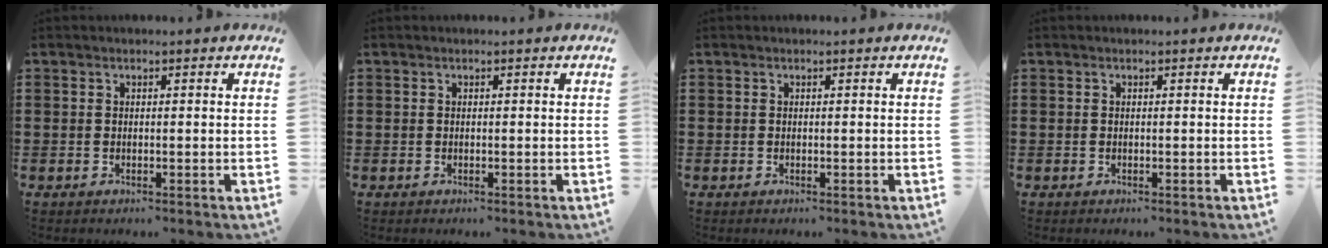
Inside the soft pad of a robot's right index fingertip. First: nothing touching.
{"total": 0.0}
{"total": 0.0}
{"total": 0.0}